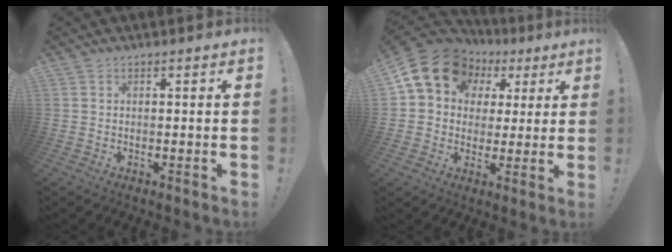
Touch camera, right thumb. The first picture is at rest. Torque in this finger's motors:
{"motor_torque": [0.99, 0.99, 0.77, -0.53, 0.08]}